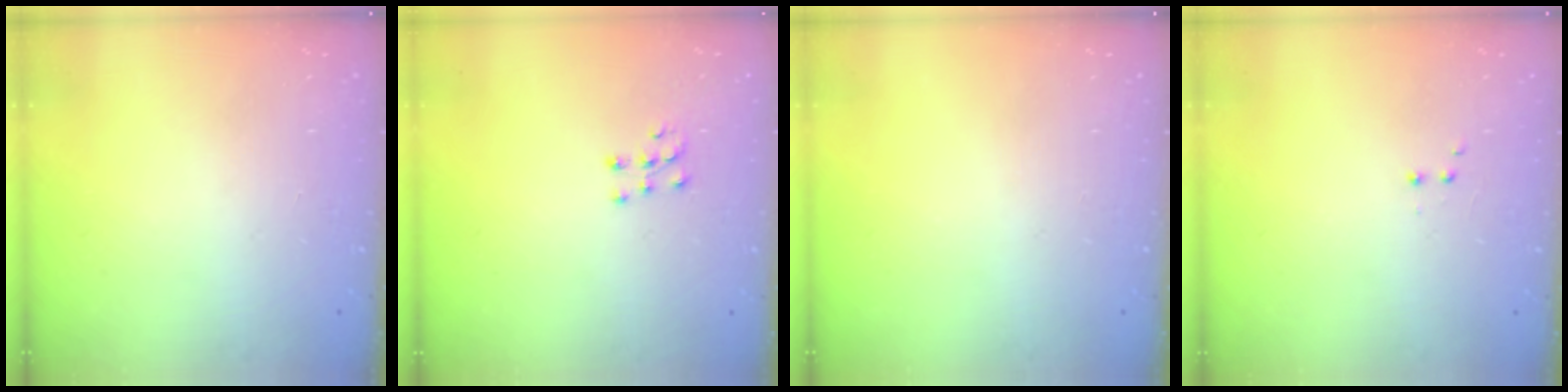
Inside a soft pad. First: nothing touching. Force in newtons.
{"total": 7.6, "press": 7.6, "slide": 0.5}
{"total": 0.0}
{"total": 1.9, "press": 1.8, "slide": 0.5}